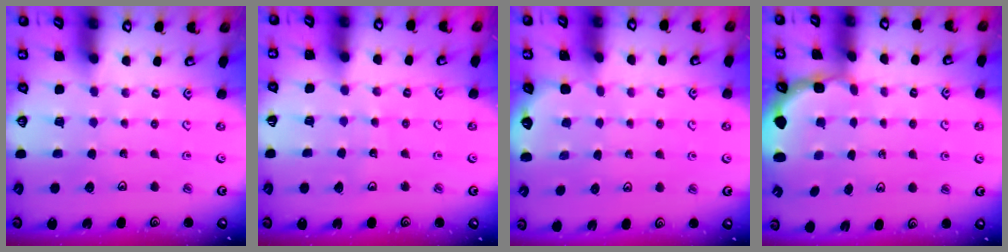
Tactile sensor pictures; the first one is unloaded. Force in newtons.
{"total": 5.3, "press": 5.3, "slide": 0.7}
{"total": 1.9, "press": 0.5, "slide": 1.9}
{"total": 2.6, "press": 1.9, "slide": 1.7}